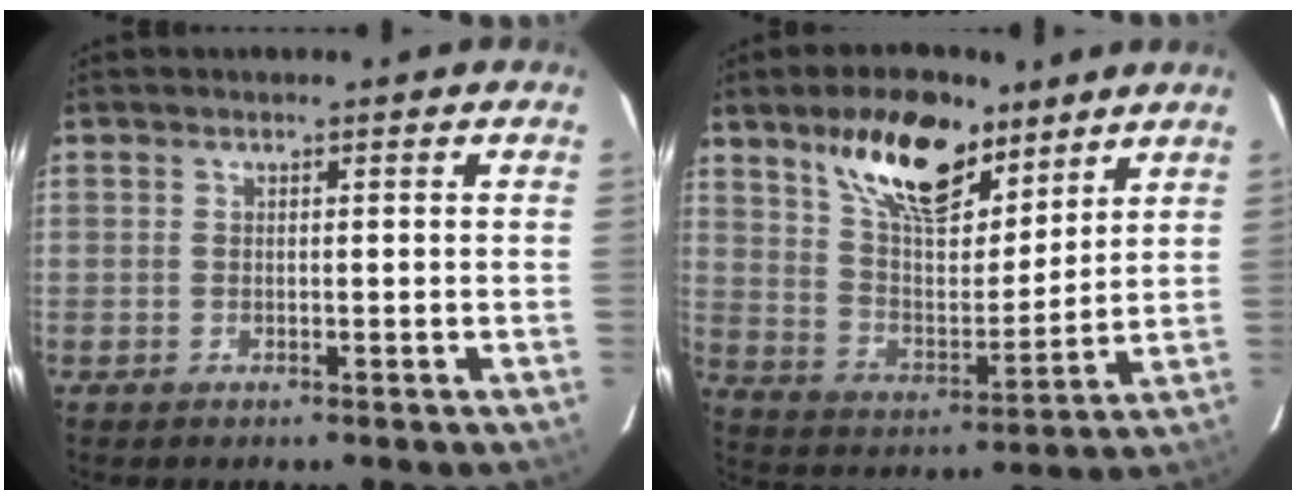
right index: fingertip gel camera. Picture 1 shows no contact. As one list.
[{"total": 17.6, "force": [11.2, 7.9, 11.1], "torque": [-0.195, 0.017, 0.201]}]